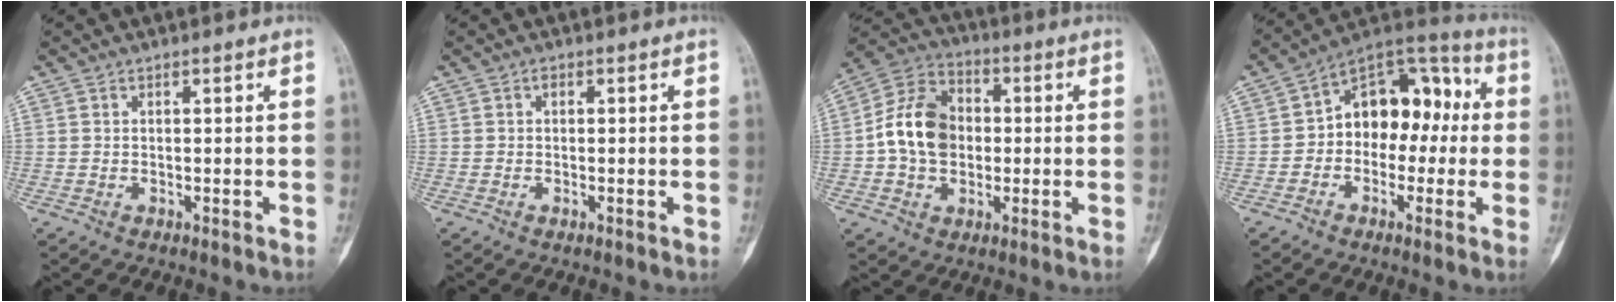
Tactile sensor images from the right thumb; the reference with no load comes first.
{"total": 0.7, "force": [0.1, 0.4, 0.6], "torque": [-0.007, 0.004, -0.002]}
{"total": 13.0, "force": [-0.2, 9.9, 8.4], "torque": [-0.127, 0.028, -0.012]}
{"total": 14.7, "force": [-0.1, 10.0, 10.8], "torque": [-0.106, 0.050, -0.019]}